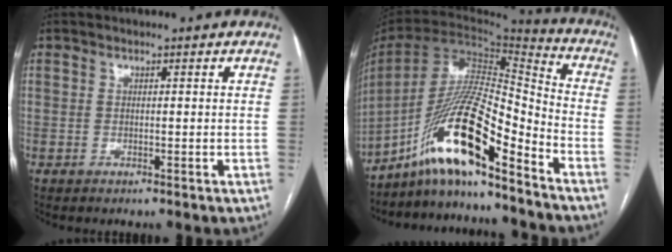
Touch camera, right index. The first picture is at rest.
{"total": 16.8, "force": [-11.7, 1.7, 12.0], "torque": [-0.230, 0.008, -0.211]}